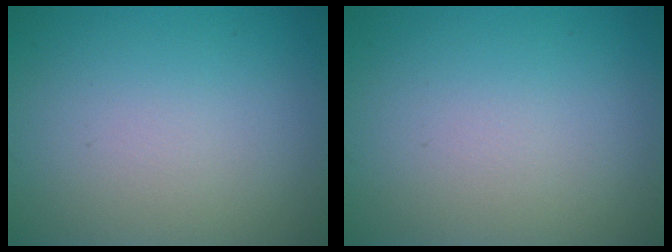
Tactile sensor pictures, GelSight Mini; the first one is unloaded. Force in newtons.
{"total": 0.0}